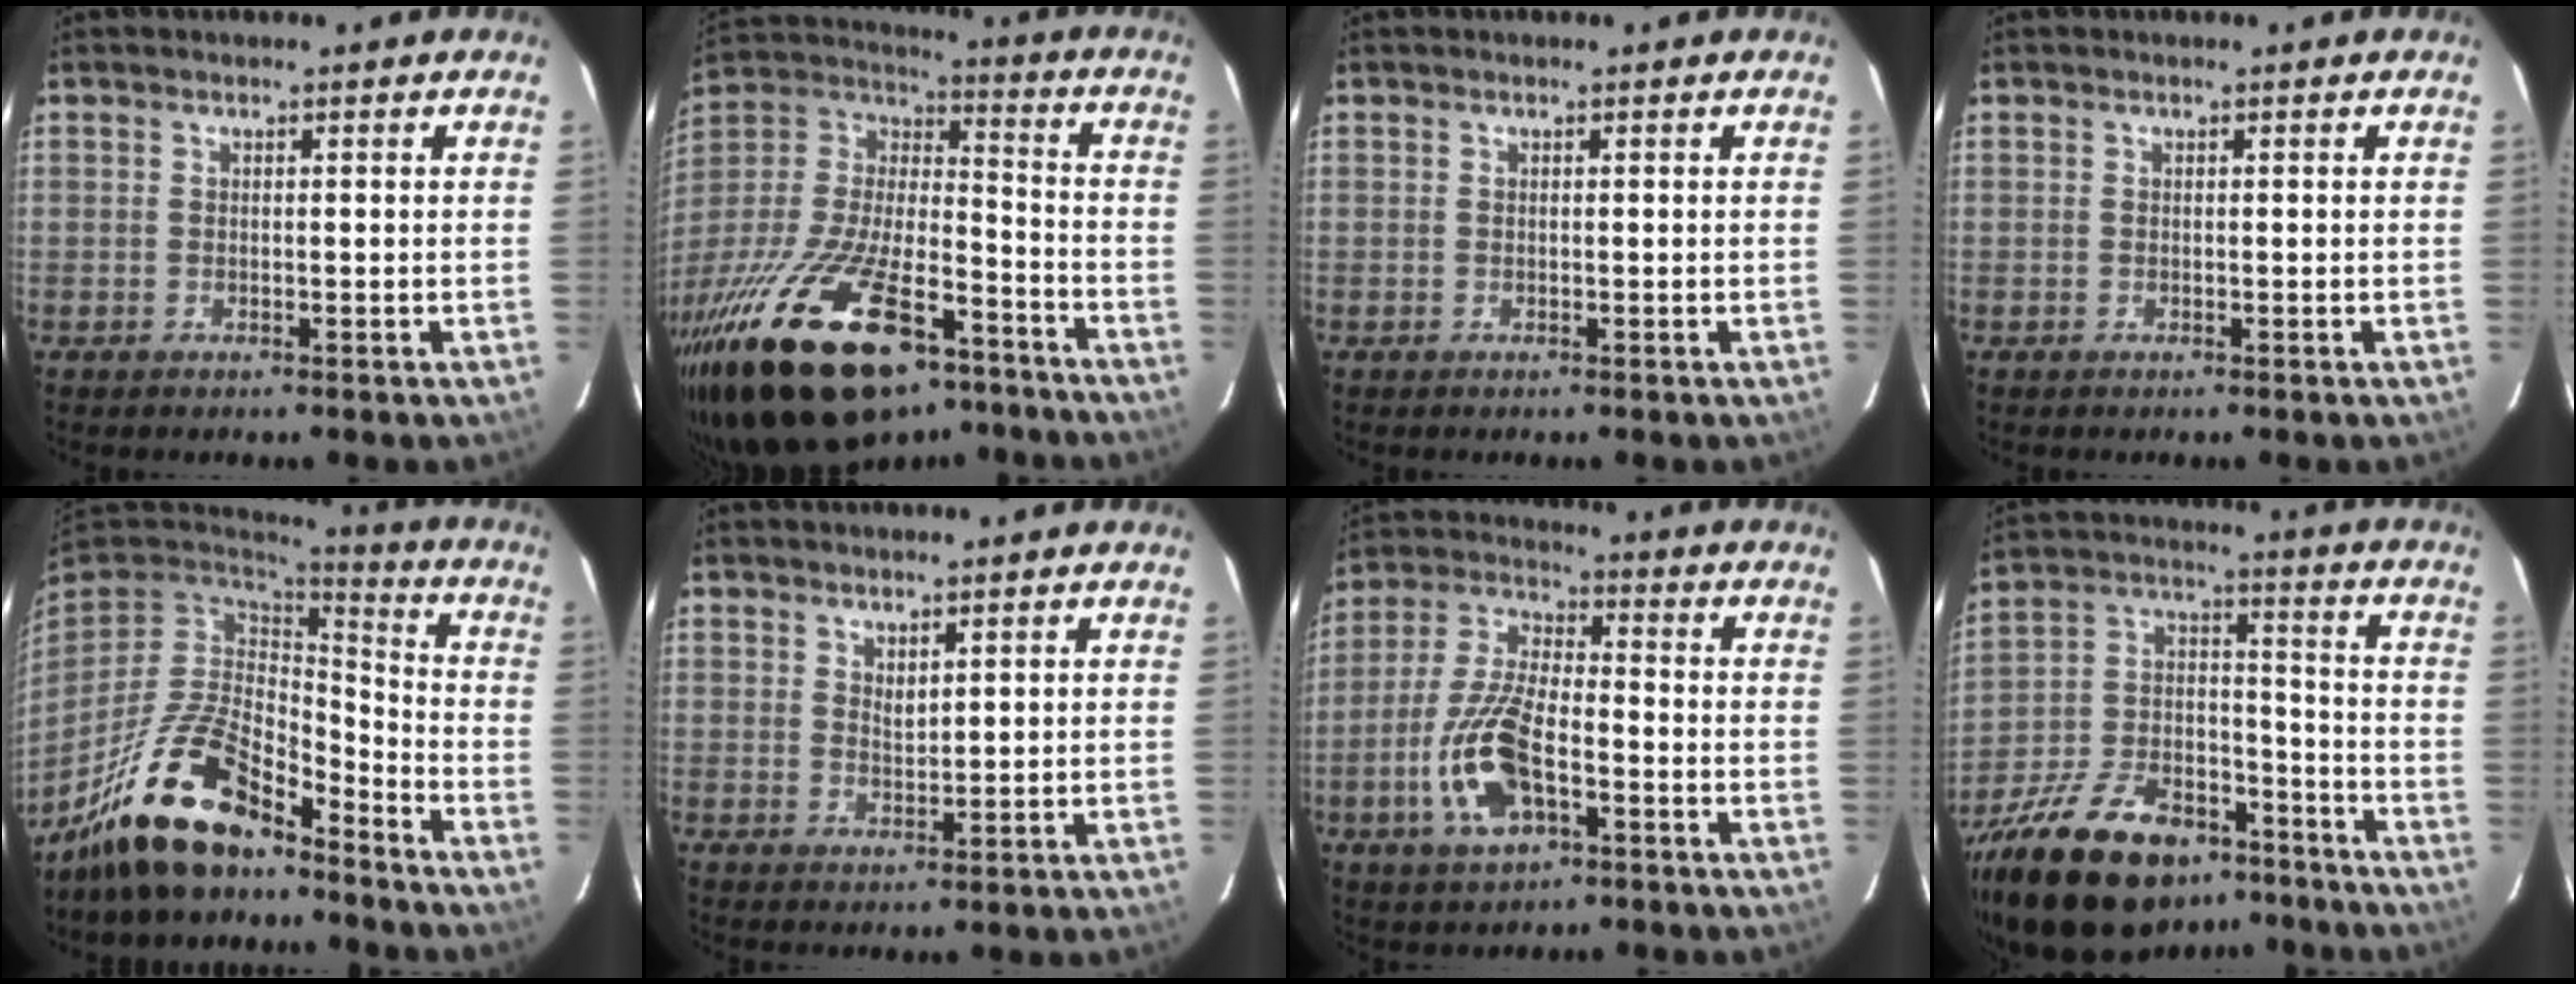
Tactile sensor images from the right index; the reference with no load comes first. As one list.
[{"total": 34.7, "force": [-22.7, 13.7, 22.4], "torque": [-0.438, -0.031, -0.358]}, {"total": 0.0}, {"total": 0.0}, {"total": 16.7, "force": [-12.5, 5.9, 9.3], "torque": [-0.203, -0.011, -0.230]}, {"total": 1.9, "force": [1.4, 0.7, 1.0], "torque": [-0.017, -0.002, 0.025]}, {"total": 13.3, "force": [-4.8, 5.6, 11.0], "torque": [-0.239, -0.002, -0.090]}, {"total": 26.9, "force": [-19.2, 12.7, 14.0], "torque": [-0.296, 0.000, -0.298]}]